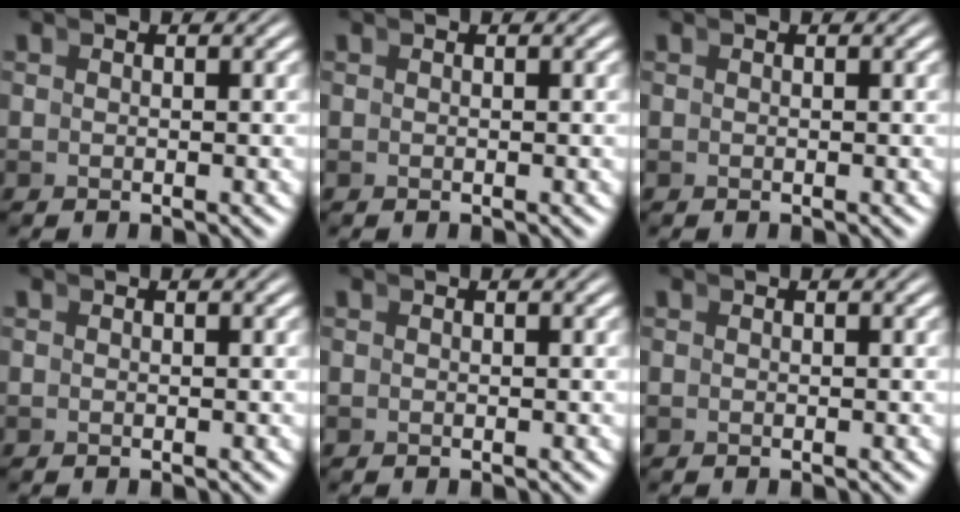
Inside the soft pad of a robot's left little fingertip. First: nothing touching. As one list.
[{"total": 0.0}, {"total": 0.0}, {"total": 0.0}, {"total": 0.0}, {"total": 0.0}]